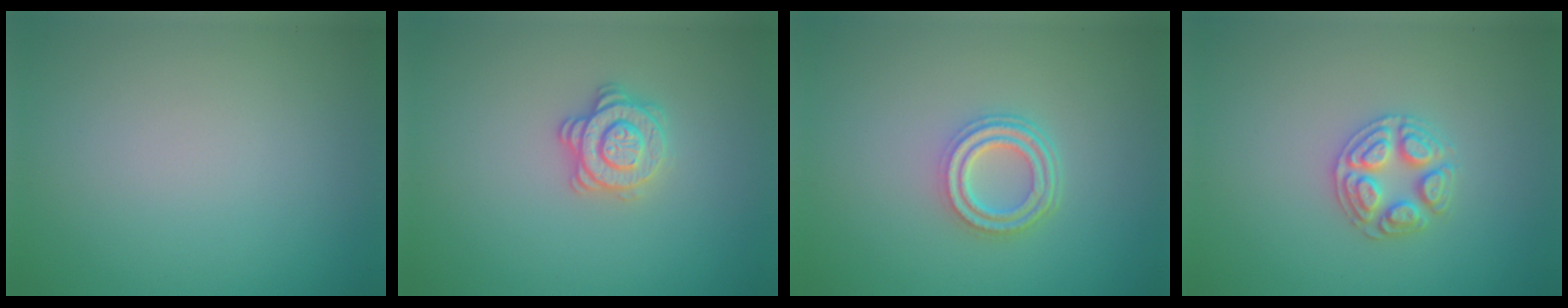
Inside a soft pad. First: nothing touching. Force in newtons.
{"total": 2.8, "press": 2.6, "slide": 1.1}
{"total": 3.6, "press": 2.7, "slide": 2.3}
{"total": 2.9, "press": 2.8, "slide": 0.4}